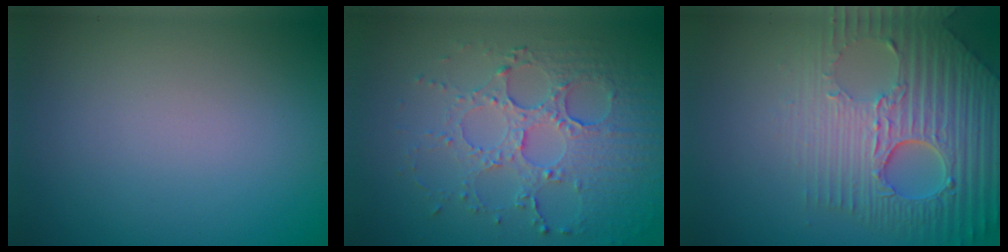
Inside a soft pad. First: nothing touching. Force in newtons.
{"total": 5.0, "press": 3.7, "slide": 3.4}
{"total": 8.4, "press": 5.8, "slide": 6.1}